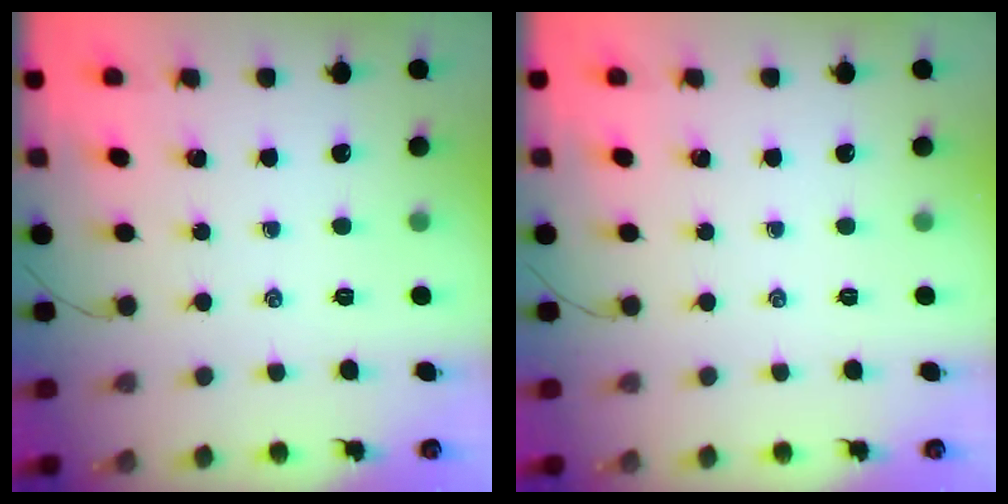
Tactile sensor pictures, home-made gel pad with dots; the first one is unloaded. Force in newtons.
{"total": 0.0}